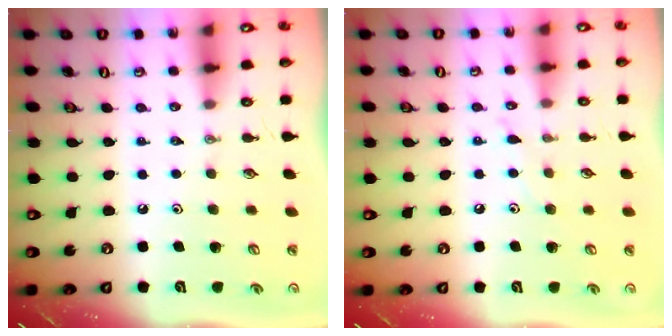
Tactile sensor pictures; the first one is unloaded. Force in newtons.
{"total": 5.4, "press": 5.4, "slide": 0.4}